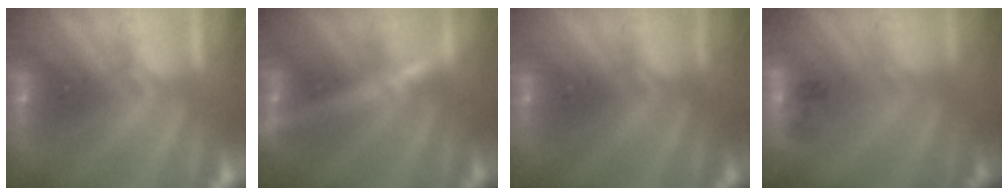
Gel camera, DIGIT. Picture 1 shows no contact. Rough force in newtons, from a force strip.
{"total": 2.4}
{"total": 2.4}
{"total": 2.2}